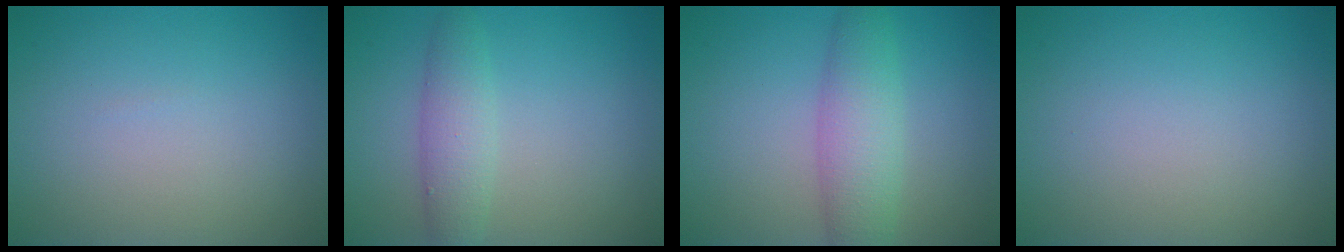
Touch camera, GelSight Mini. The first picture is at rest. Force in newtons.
{"total": 2.9, "press": 2.9, "slide": 0.0}
{"total": 4.3, "press": 4.3, "slide": 0.1}
{"total": 0.0}